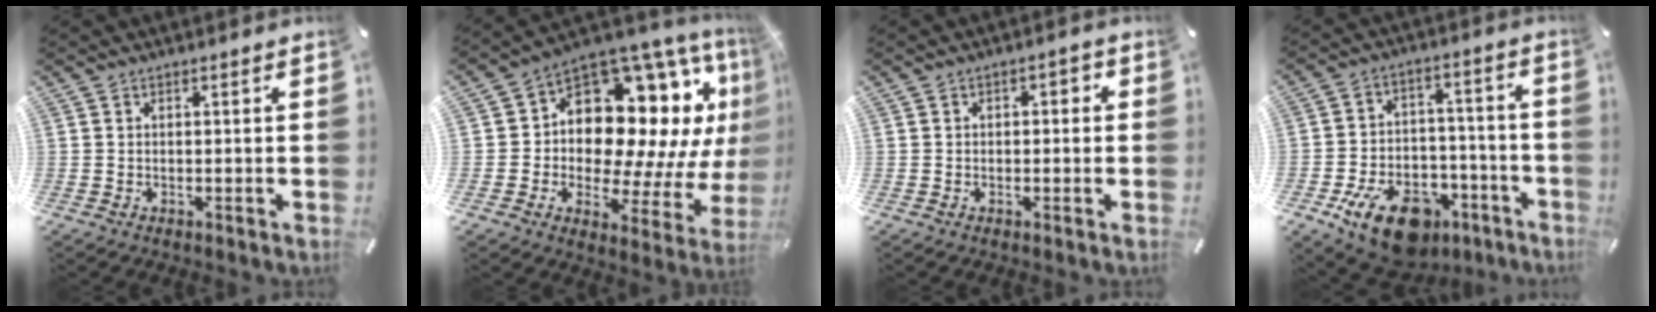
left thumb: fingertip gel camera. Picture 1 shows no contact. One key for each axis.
{"total": 18.5, "fx": 6.8, "fy": 12.2, "fz": 12.2, "tx": -0.191, "ty": -0.078, "tz": 0.118}
{"total": 1.7, "fx": -0.8, "fy": 1.2, "fz": 0.9, "tx": -0.017, "ty": 0.011, "tz": -0.019}
{"total": 14.3, "fx": -8.2, "fy": 8.8, "fz": 7.7, "tx": -0.107, "ty": 0.065, "tz": -0.133}